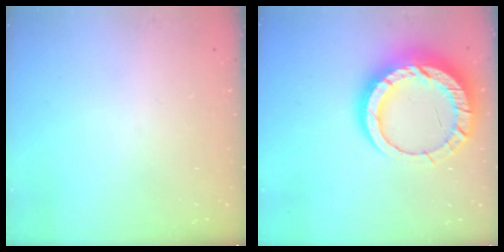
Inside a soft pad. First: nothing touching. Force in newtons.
{"total": 18.7, "press": 18.6, "slide": 1.5}